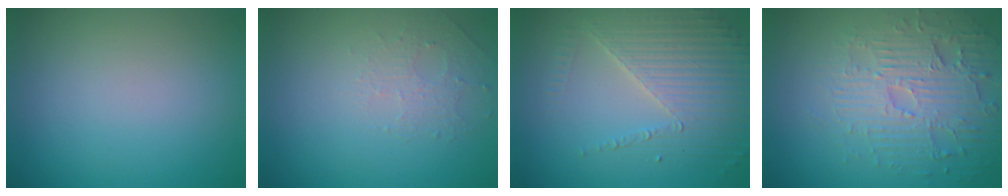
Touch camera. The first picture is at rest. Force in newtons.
{"total": 1.4, "press": 0.7, "slide": 1.2}
{"total": 4.3, "press": 3.8, "slide": 2.1}
{"total": 4.6, "press": 4.2, "slide": 1.9}